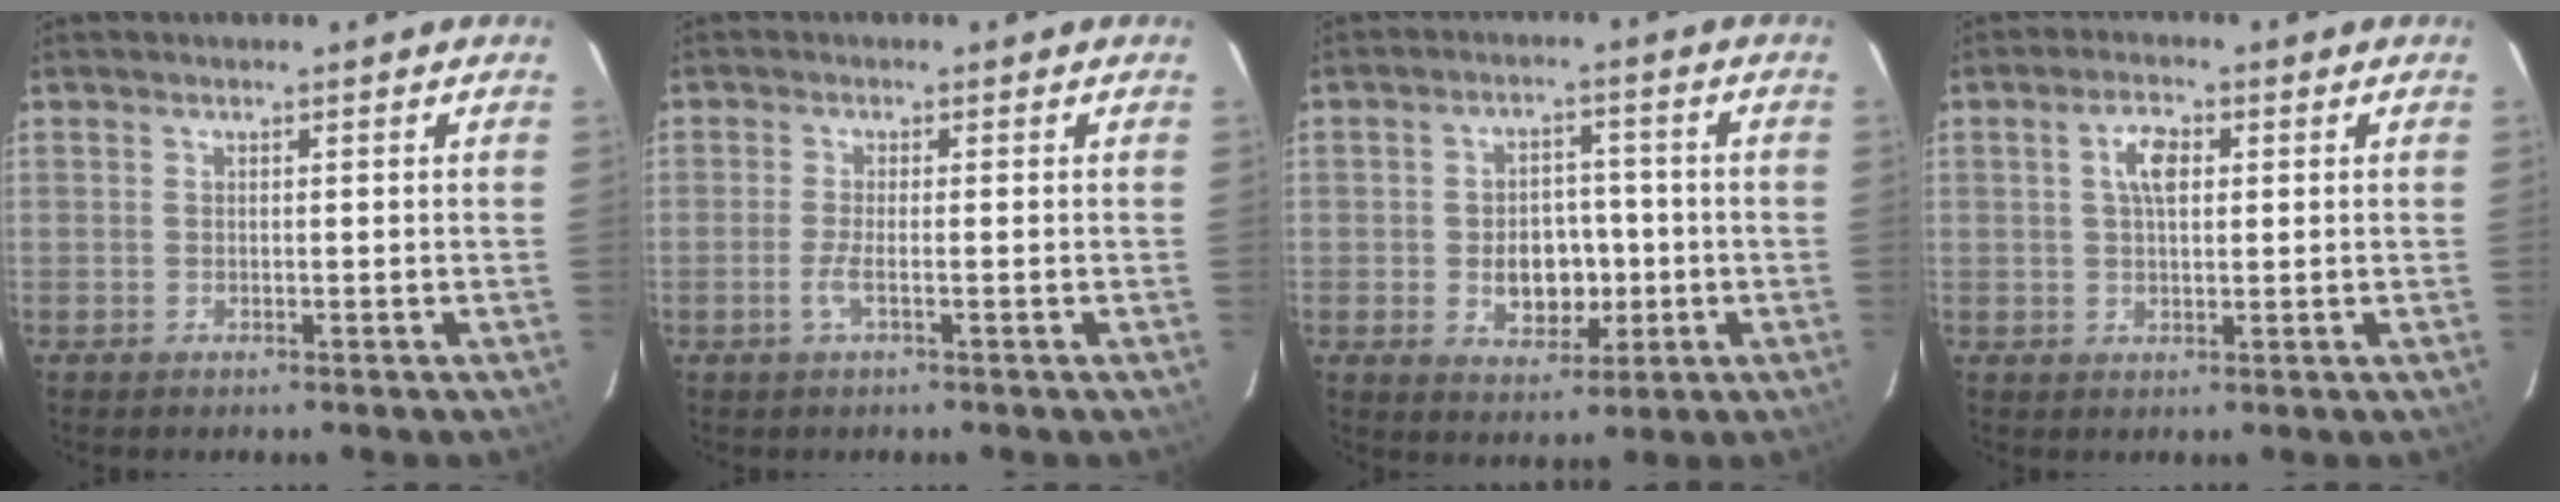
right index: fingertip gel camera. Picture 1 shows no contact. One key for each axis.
{"total": 2.2, "fx": -1.0, "fy": -0.1, "fz": 2.0, "tx": -0.044, "ty": -0.003, "tz": -0.021}
{"total": 7.8, "fx": -1.4, "fy": 5.9, "fz": 5.0, "tx": -0.099, "ty": 0.006, "tz": -0.007}
{"total": 4.5, "fx": 1.2, "fy": 2.2, "fz": 3.7, "tx": -0.068, "ty": 0.012, "tz": 0.022}